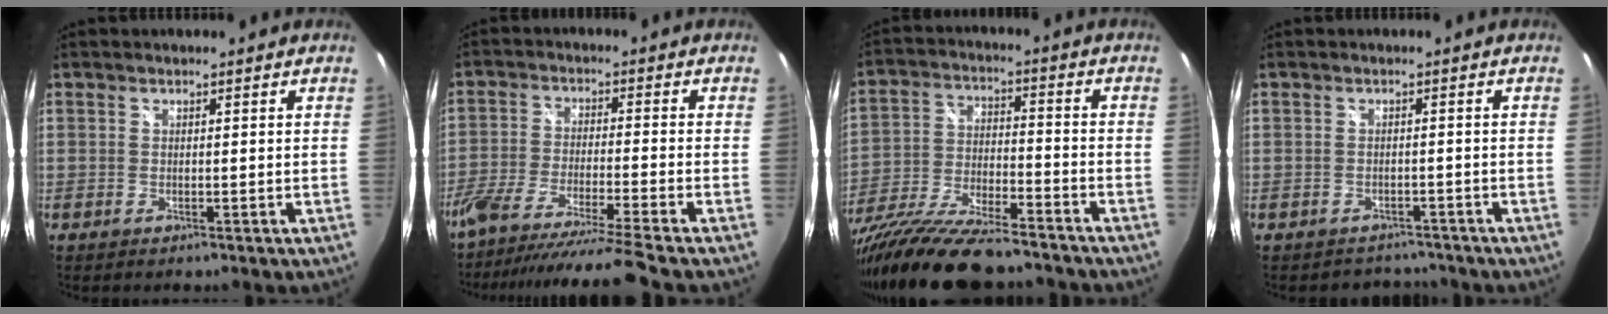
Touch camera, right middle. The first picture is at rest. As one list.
[{"total": 14.8, "force": [-12.7, -2.4, 7.2], "torque": [-0.146, -0.042, -0.216]}, {"total": 21.4, "force": [-17.3, 4.5, 11.8], "torque": [-0.234, -0.055, -0.294]}, {"total": 4.5, "force": [-3.9, 2.2, 0.0], "torque": [-0.006, 0.004, -0.054]}]